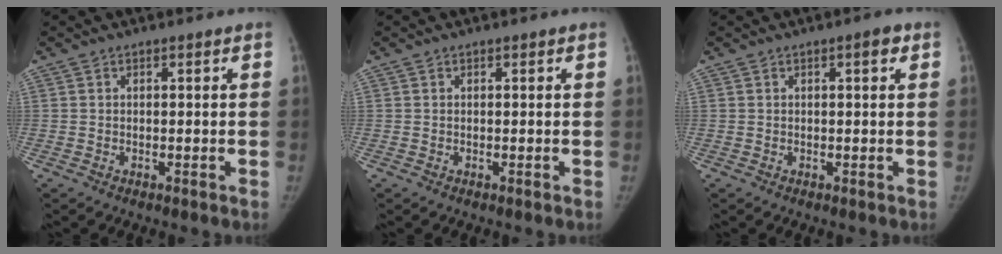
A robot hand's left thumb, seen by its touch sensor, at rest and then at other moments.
{"total": 0.0}
{"total": 1.7, "force": [0.7, 0.5, 1.5], "torque": [-0.019, 0.001, 0.007]}